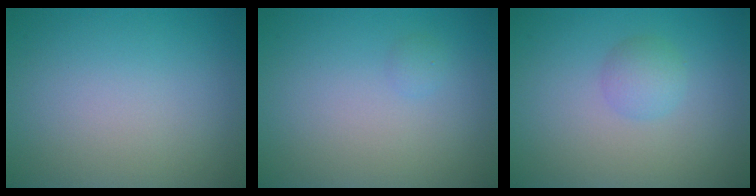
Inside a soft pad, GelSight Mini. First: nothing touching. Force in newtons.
{"total": 0.6, "press": 0.6, "slide": 0.1}
{"total": 1.8, "press": 1.8, "slide": 0.0}